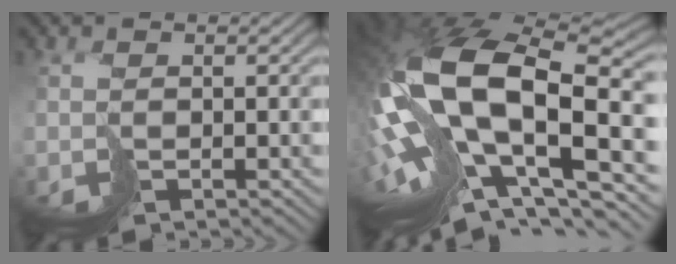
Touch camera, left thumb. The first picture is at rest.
{"total": 20.2, "force": [-1.2, 11.5, 16.5], "torque": [-0.352, -0.026, -0.016]}